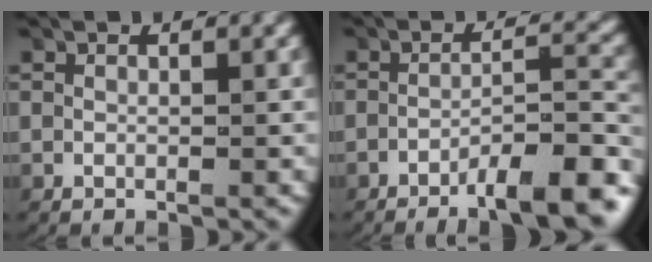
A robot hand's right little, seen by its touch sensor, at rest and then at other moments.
{"total": 7.1, "force": [-5.5, 1.4, 4.2], "torque": [-0.048, 0.001, -0.086]}